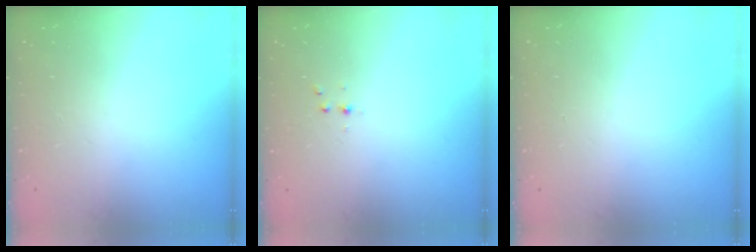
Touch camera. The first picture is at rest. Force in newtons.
{"total": 3.0, "press": 2.6, "slide": 1.5}
{"total": 0.0}